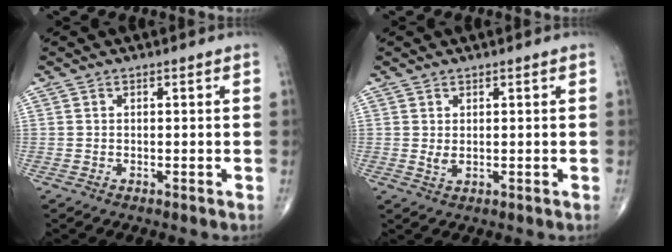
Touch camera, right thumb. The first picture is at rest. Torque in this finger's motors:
{"motor_torque": [0.48, 0.39, -0.06, -0.12, -0.01]}